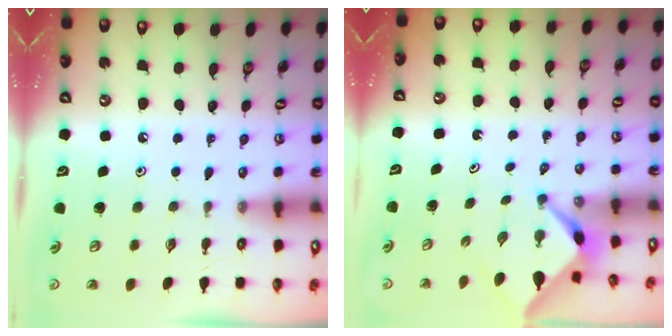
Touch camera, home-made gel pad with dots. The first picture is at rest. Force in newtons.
{"total": 2.6, "press": 2.6, "slide": 0.3}